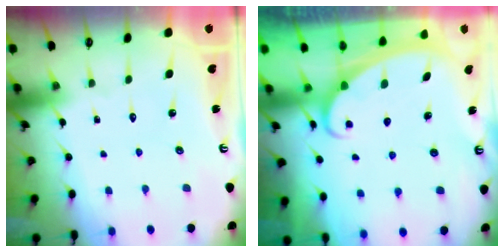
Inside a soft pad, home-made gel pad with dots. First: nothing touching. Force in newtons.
{"total": 2.0, "press": 2.0, "slide": 0.1}